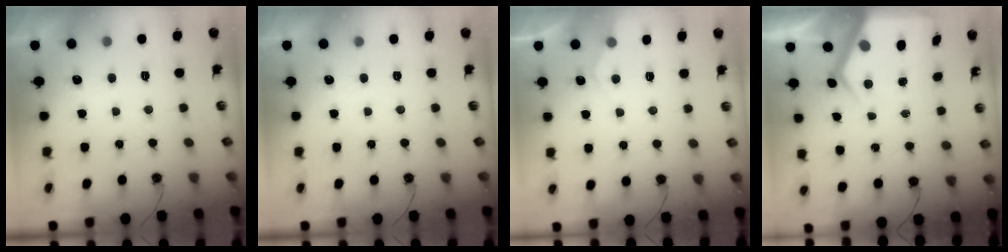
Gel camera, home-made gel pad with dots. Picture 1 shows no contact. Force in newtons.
{"total": 0.0}
{"total": 5.0, "press": 4.9, "slide": 0.5}
{"total": 6.2, "press": 6.2, "slide": 0.5}